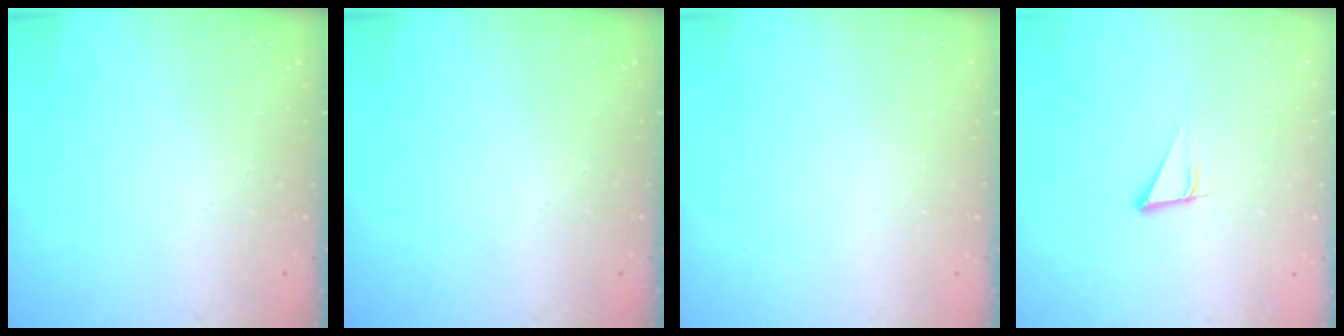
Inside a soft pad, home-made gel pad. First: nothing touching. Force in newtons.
{"total": 0.0}
{"total": 0.0}
{"total": 2.9, "press": 2.9, "slide": 0.1}